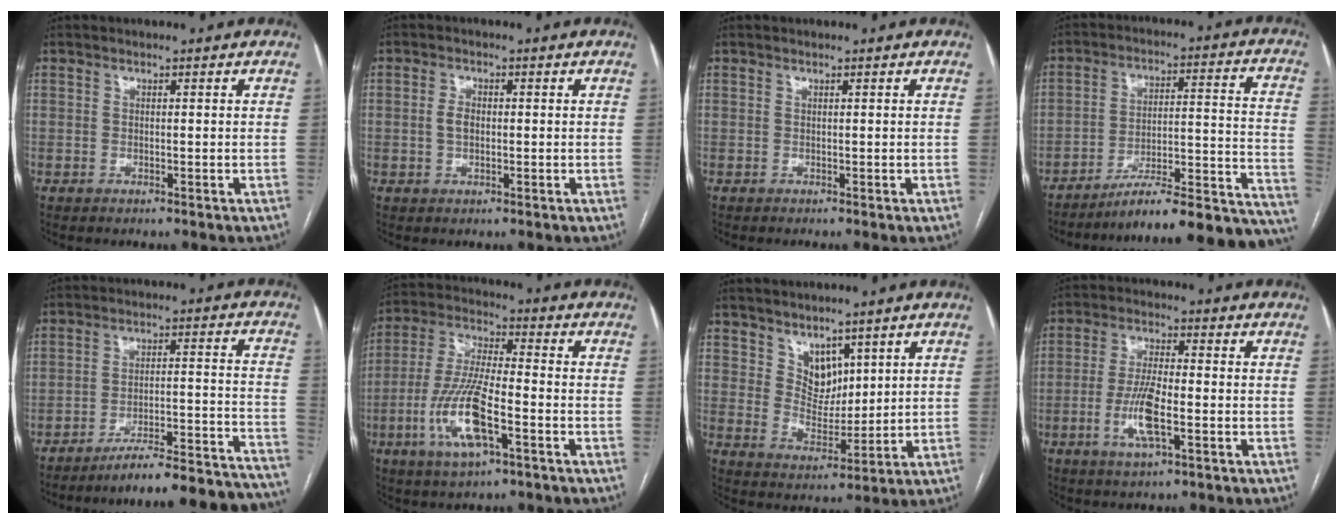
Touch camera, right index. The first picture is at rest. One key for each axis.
{"total": 2.3, "fx": 0.0, "fy": 1.4, "fz": 1.8, "tx": -0.038, "ty": 0.005, "tz": 0.000}
{"total": 0.0}
{"total": 24.1, "fx": -21.0, "fy": 2.3, "fz": 11.7, "tx": -0.068, "ty": 0.031, "tz": -0.292}
{"total": 23.9, "fx": -22.7, "fy": 0.6, "fz": 7.4, "tx": -0.031, "ty": 0.014, "tz": -0.299}
{"total": 12.8, "fx": -4.6, "fy": 2.8, "fz": 11.5, "tx": -0.244, "ty": -0.009, "tz": -0.084}
{"total": 5.7, "fx": 3.8, "fy": 3.6, "fz": 2.3, "tx": -0.037, "ty": -0.002, "tz": 0.079}
{"total": 7.6, "fx": -2.2, "fy": 1.6, "fz": 7.1, "tx": -0.145, "ty": -0.004, "tz": -0.041}